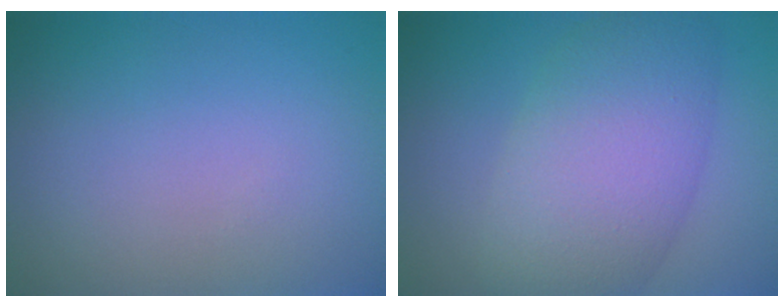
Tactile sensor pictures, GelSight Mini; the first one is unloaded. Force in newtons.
{"total": 8.8, "press": 8.8, "slide": 0.4}